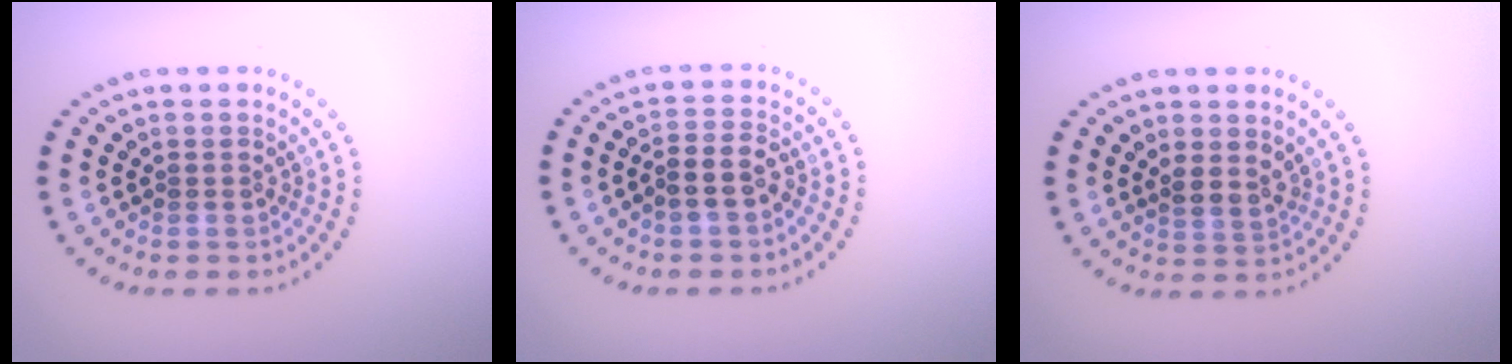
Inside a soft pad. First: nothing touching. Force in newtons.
{"total": 2.4, "press": 2.2, "slide": 1.0}
{"total": 1.9, "press": 1.6, "slide": 1.1}